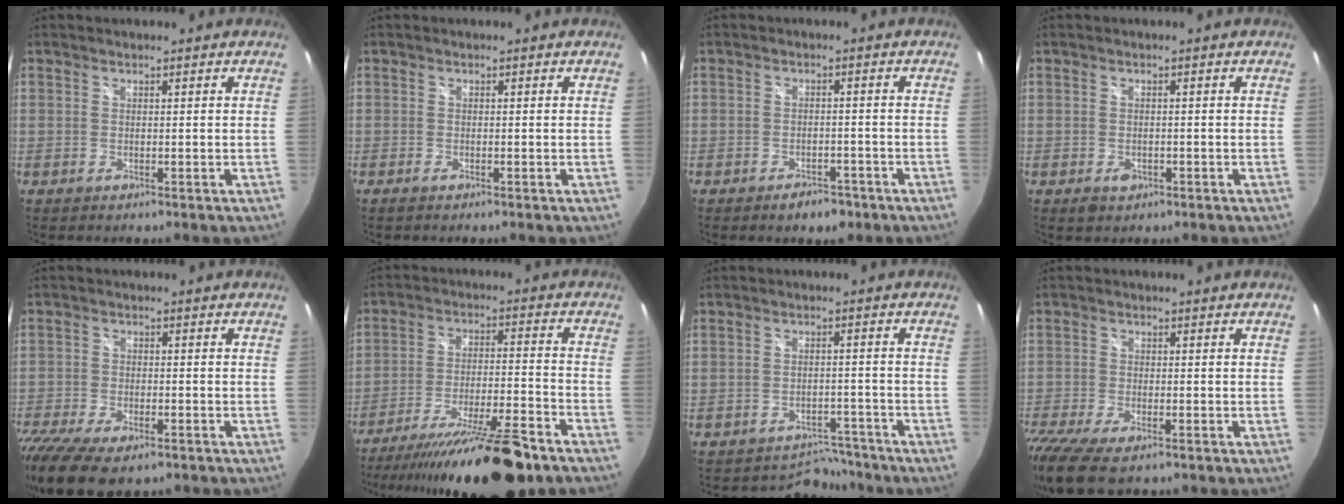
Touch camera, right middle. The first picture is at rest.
{"total": 0.9, "force": [-0.7, 0.2, 0.5], "torque": [-0.010, -0.003, -0.013]}
{"total": 4.1, "force": [-3.0, 2.2, 1.7], "torque": [-0.032, 0.006, -0.036]}
{"total": 2.4, "force": [-1.2, 1.6, 1.2], "torque": [-0.021, -0.004, -0.017]}
{"total": 15.2, "force": [-10.7, 6.1, 9.0], "torque": [-0.217, -0.065, -0.182]}
{"total": 21.4, "force": [-17.3, 2.7, 12.2], "torque": [-0.223, -0.040, -0.268]}
{"total": 4.8, "force": [-4.4, 1.6, -1.0], "torque": [0.017, 0.017, -0.065]}
{"total": 11.7, "force": [-8.4, 3.9, 7.2], "torque": [-0.177, -0.056, -0.155]}